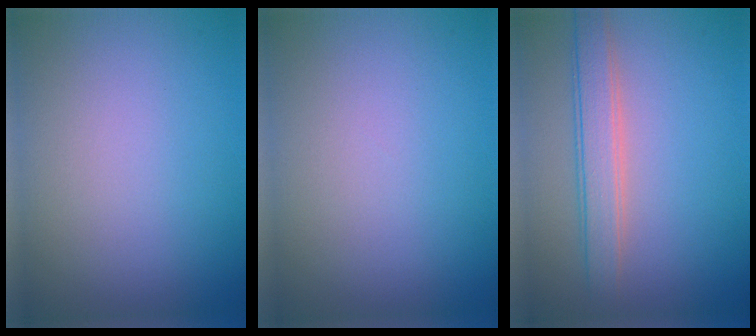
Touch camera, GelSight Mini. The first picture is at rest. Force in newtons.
{"total": 0.0}
{"total": 3.2, "press": 3.2, "slide": 0.1}